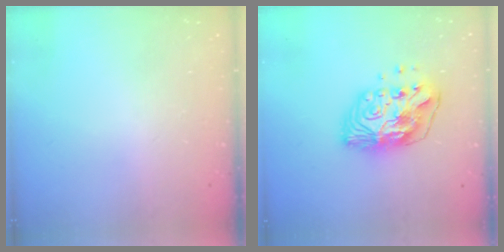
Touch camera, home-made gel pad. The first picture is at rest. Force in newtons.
{"total": 13.7, "press": 13.7, "slide": 1.0}